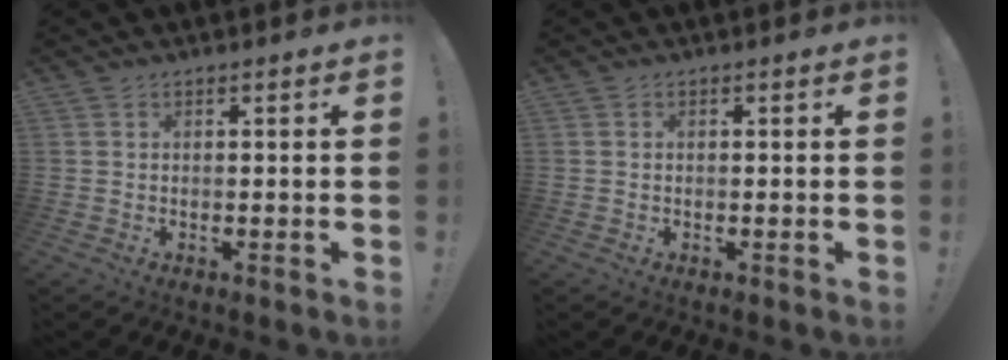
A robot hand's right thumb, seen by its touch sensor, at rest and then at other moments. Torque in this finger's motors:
{"motor_torque": [0.23, 0.08, -0.10, 0.17, 0.02]}